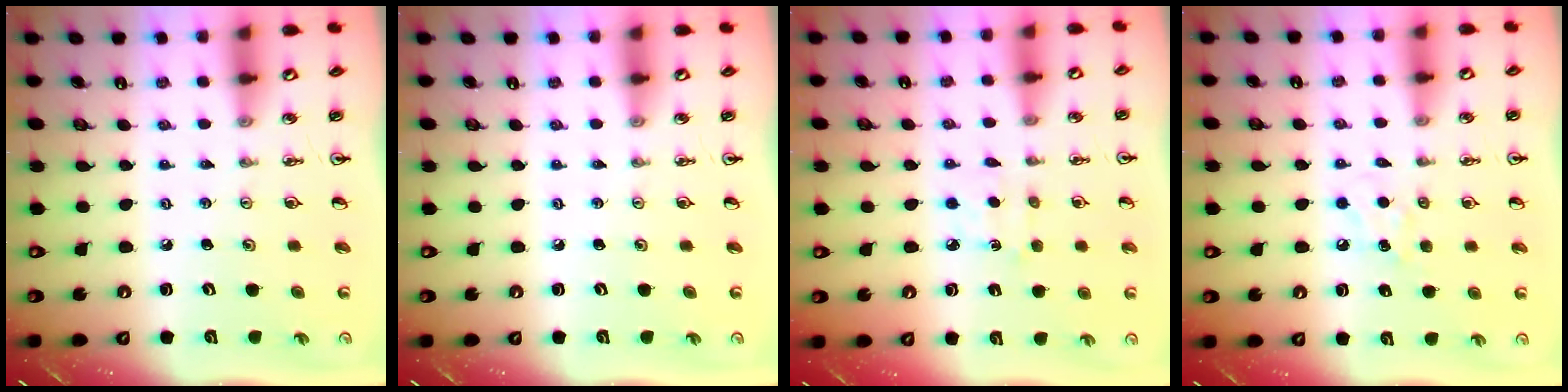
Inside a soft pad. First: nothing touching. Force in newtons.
{"total": 0.0}
{"total": 5.6, "press": 5.5, "slide": 0.6}
{"total": 5.9, "press": 5.9, "slide": 0.8}